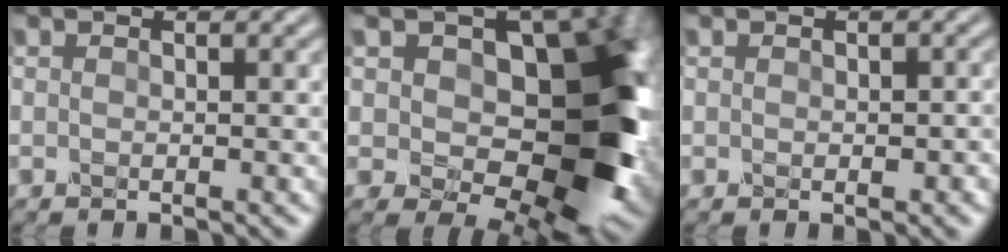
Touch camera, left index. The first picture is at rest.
{"total": 15.4, "force": [1.8, 9.9, 11.6], "torque": [-0.120, -0.001, 0.033]}
{"total": 1.0, "force": [0.0, 0.8, 0.7], "torque": [-0.009, -0.002, 0.000]}